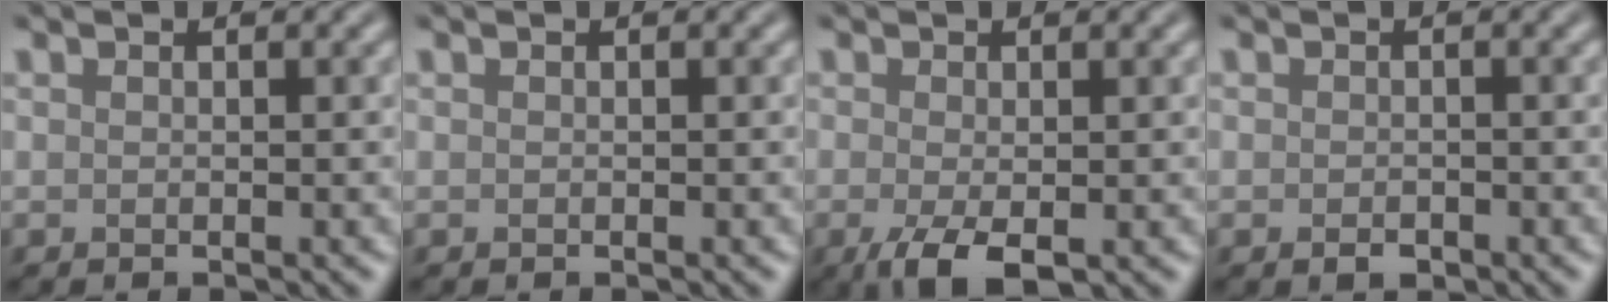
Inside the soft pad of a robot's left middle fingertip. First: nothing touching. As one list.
[{"total": 0.0}, {"total": 2.8, "force": [-1.6, 0.5, 2.3], "torque": [-0.057, -0.004, -0.016]}, {"total": 1.1, "force": [-1.1, 0.1, 0.0], "torque": [-0.011, 0.003, -0.007]}]